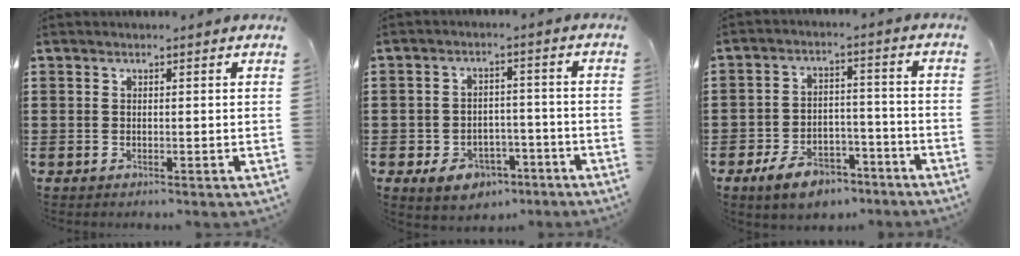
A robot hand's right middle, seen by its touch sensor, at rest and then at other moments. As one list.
[{"total": 5.2, "force": [-3.8, 2.9, 2.0], "torque": [-0.048, 0.013, -0.073]}, {"total": 6.9, "force": [-5.5, 2.8, 3.0], "torque": [-0.056, 0.019, -0.104]}]